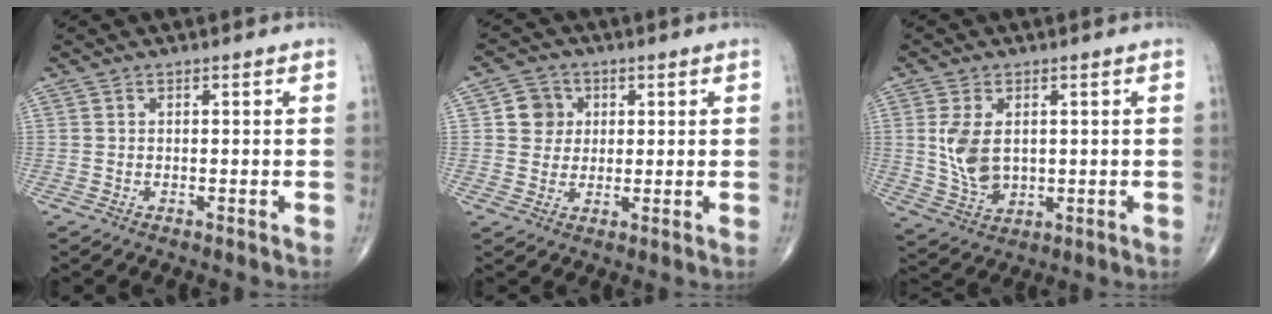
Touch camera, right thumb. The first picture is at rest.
{"total": 5.4, "force": [1.3, 5.0, 1.5], "torque": [0.004, 0.002, 0.017]}
{"total": 8.2, "force": [1.1, 5.3, 6.1], "torque": [-0.111, -0.010, 0.033]}